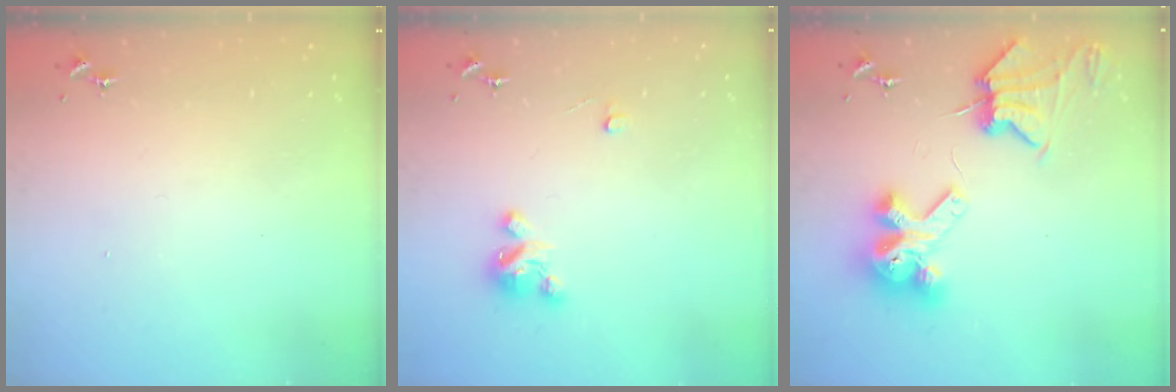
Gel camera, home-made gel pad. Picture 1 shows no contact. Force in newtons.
{"total": 5.2, "press": 5.2, "slide": 0.4}
{"total": 11.2, "press": 11.1, "slide": 1.4}